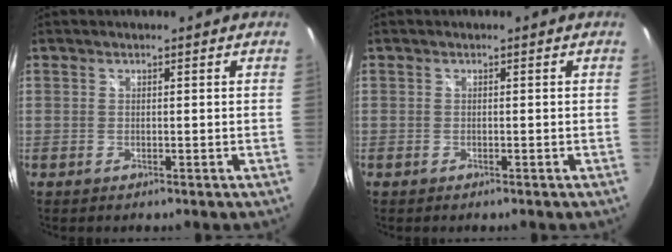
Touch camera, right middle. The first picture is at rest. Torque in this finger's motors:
{"motor_torque": [-0.21, -0.07, -0.06, 0.00]}